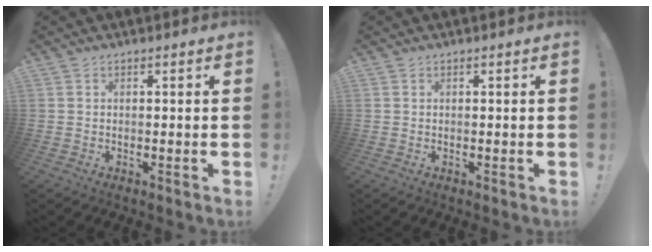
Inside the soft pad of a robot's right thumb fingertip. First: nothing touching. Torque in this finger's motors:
{"motor_torque": [0.00, 0.01, -0.10, 0.10, 0.06]}